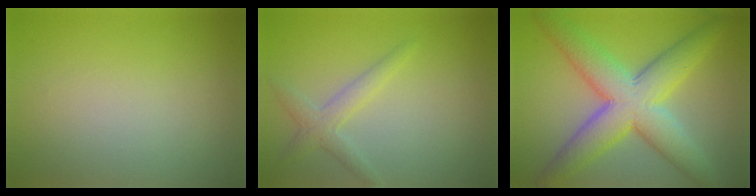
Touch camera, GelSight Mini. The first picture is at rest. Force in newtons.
{"total": 2.2, "press": 2.2, "slide": 0.1}
{"total": 9.2, "press": 9.2, "slide": 0.2}